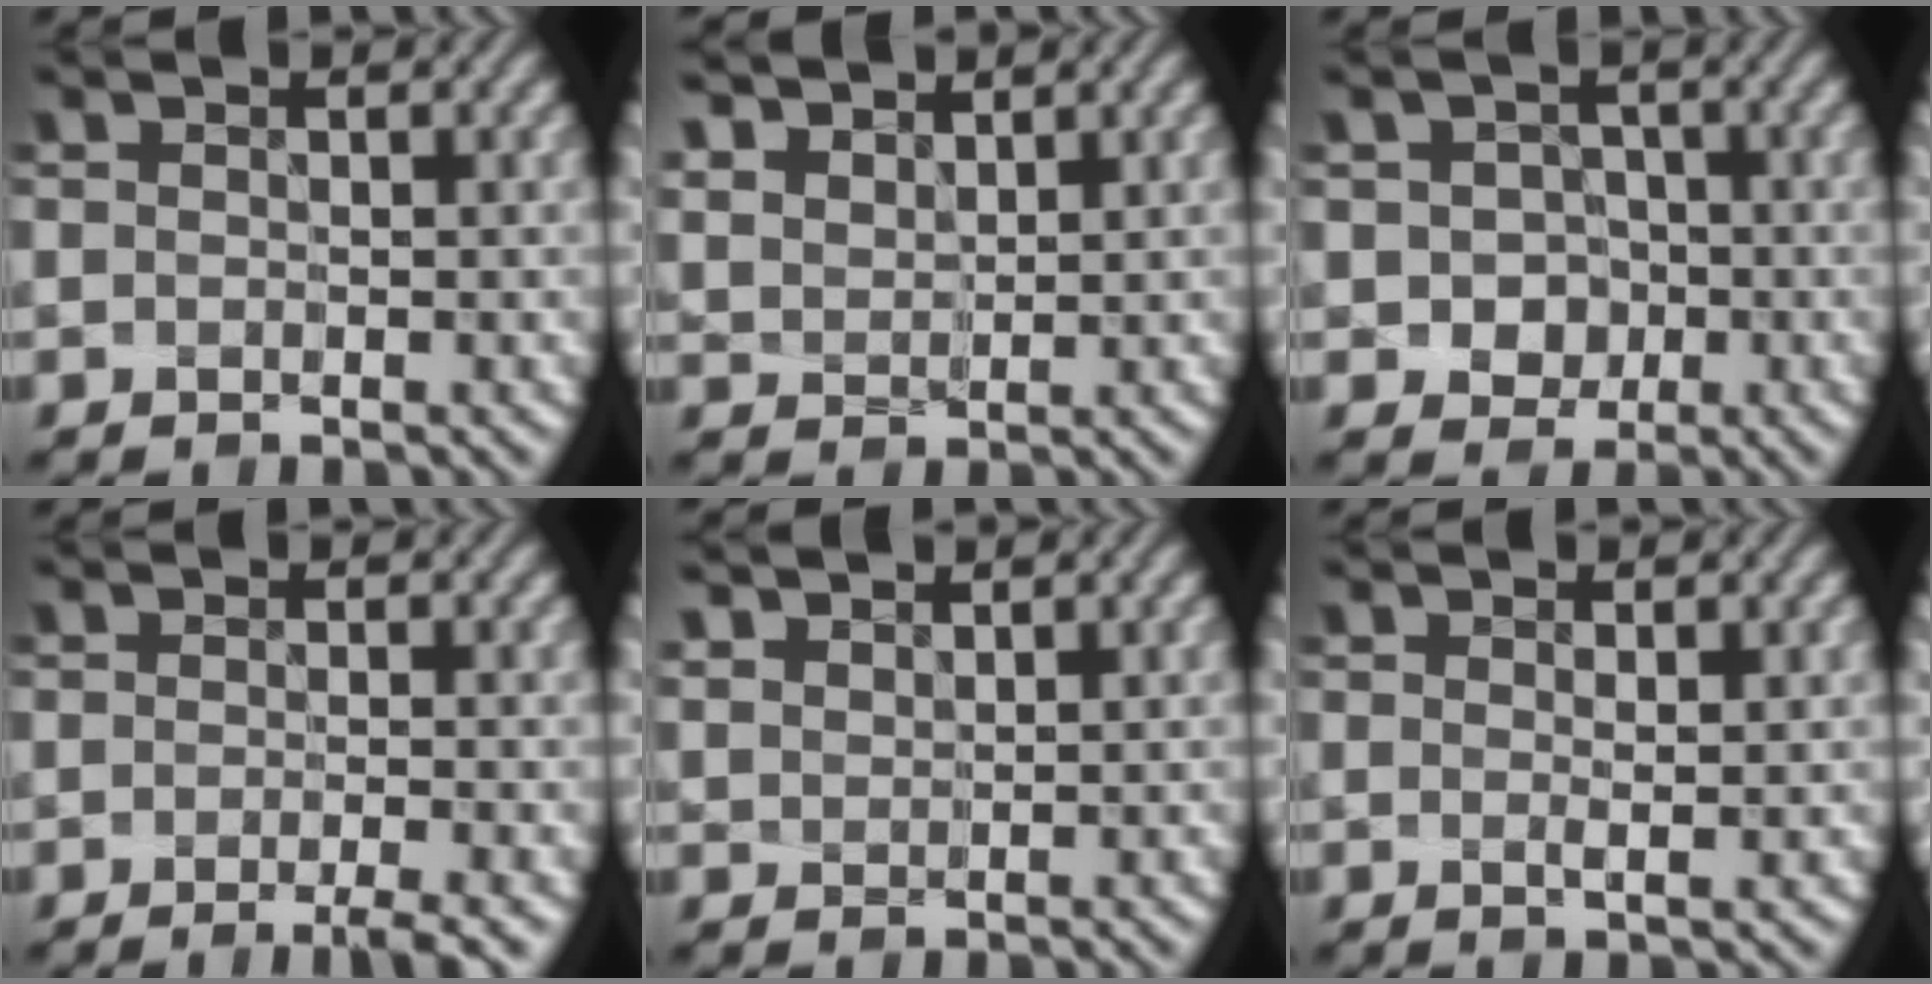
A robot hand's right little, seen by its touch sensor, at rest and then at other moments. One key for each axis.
{"total": 4.5, "fx": 3.2, "fy": 2.7, "fz": 1.7, "tx": -0.070, "ty": 0.023, "tz": 0.061}
{"total": 3.5, "fx": -1.0, "fy": 3.0, "fz": 1.4, "tx": 0.002, "ty": 0.002, "tz": -0.021}
{"total": 2.9, "fx": -1.7, "fy": 0.2, "fz": 2.3, "tx": -0.036, "ty": -0.006, "tz": -0.025}
{"total": 2.4, "fx": 1.8, "fy": 1.3, "fz": 0.8, "tx": -0.026, "ty": 0.022, "tz": 0.030}
{"total": 1.6, "fx": 0.5, "fy": 0.5, "fz": 1.4, "tx": -0.015, "ty": 0.000, "tz": 0.013}